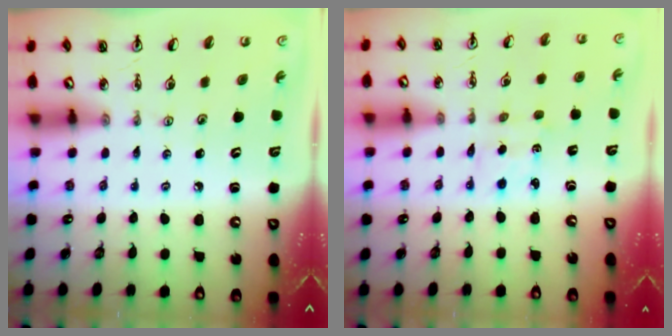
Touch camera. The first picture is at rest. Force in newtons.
{"total": 2.1, "press": 2.0, "slide": 0.6}